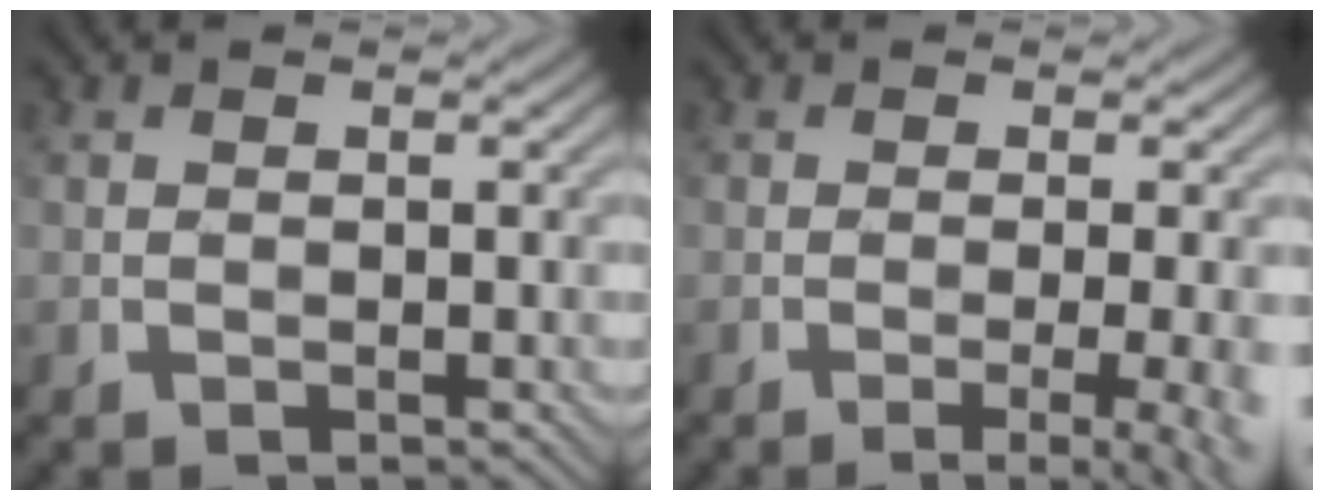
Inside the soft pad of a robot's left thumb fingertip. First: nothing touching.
{"total": 6.7, "force": [-1.8, 1.9, 6.2], "torque": [-0.075, -0.001, -0.016]}